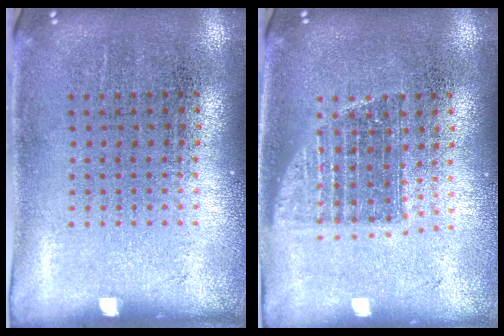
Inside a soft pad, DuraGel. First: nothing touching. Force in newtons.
{"total": 1.3, "press": 1.1, "slide": 0.8}